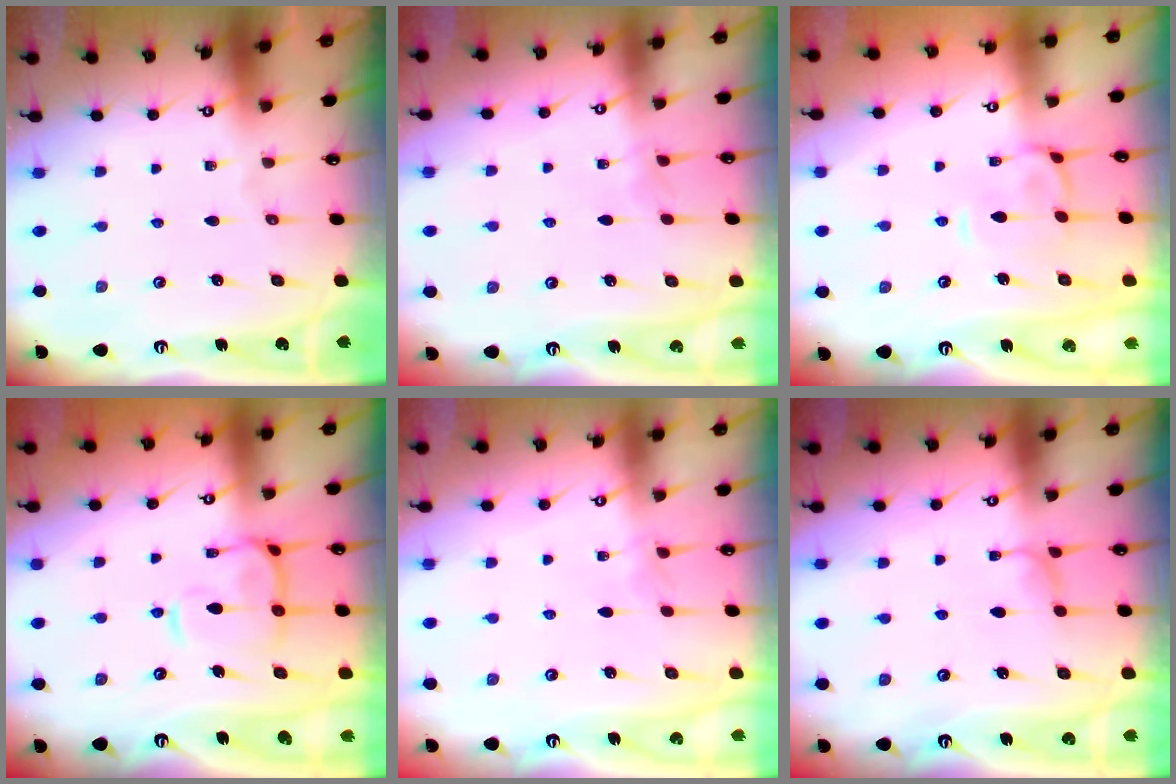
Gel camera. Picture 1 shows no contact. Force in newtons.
{"total": 2.8, "press": 2.8, "slide": 0.3}
{"total": 2.4, "press": 2.2, "slide": 1.1}
{"total": 7.7, "press": 7.6, "slide": 1.2}
{"total": 2.8, "press": 2.8, "slide": 0.3}
{"total": 2.2, "press": 2.2, "slide": 0.4}